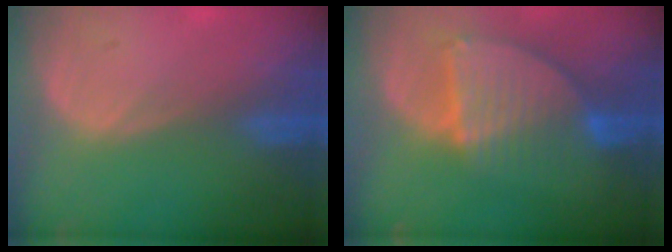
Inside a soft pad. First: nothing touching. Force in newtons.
{"total": 8.6, "press": 7.5, "slide": 4.2}